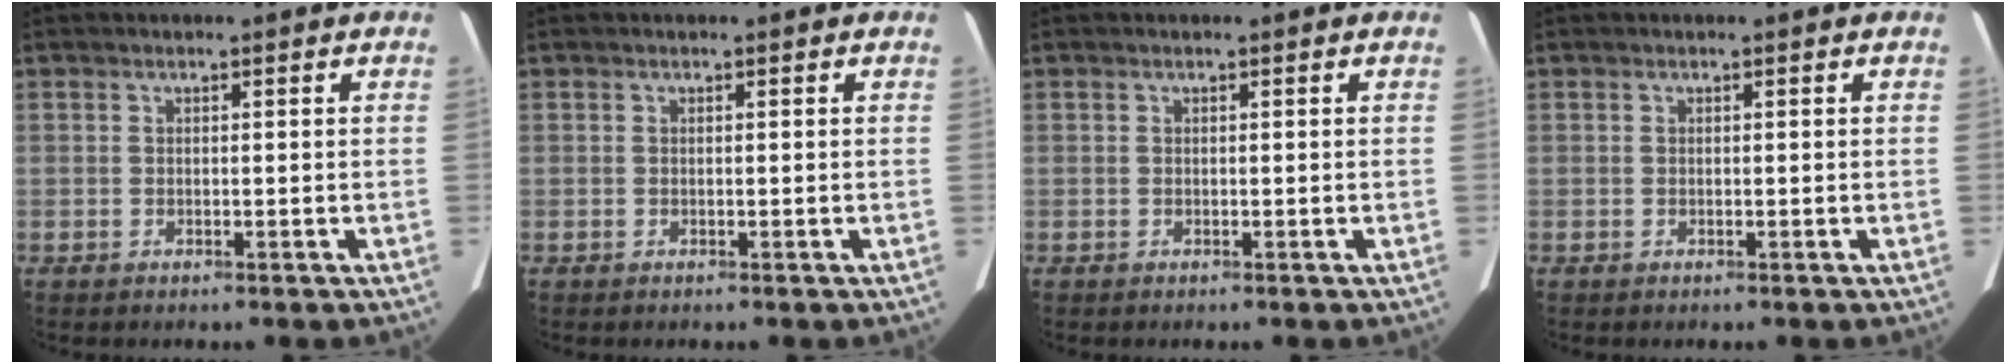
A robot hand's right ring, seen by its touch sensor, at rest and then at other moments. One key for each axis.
{"total": 0.0}
{"total": 0.0}
{"total": 0.0}